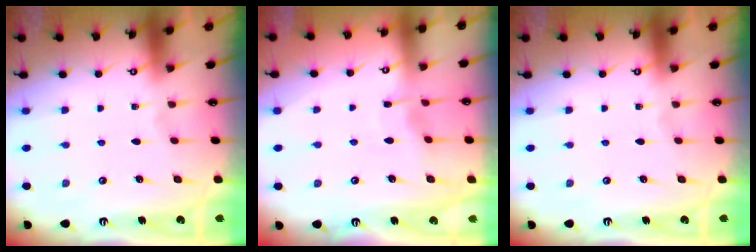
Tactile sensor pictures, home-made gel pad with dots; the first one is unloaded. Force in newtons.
{"total": 2.9, "press": 2.9, "slide": 0.4}
{"total": 0.0}